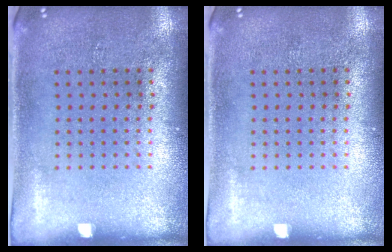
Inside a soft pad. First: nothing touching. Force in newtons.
{"total": 0.0}